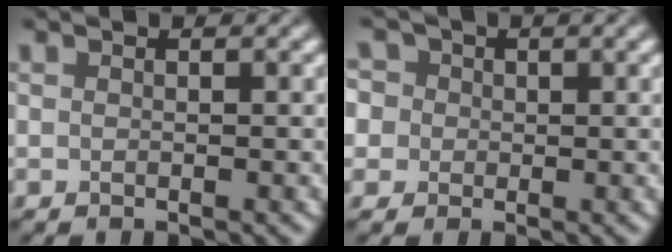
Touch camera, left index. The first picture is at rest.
{"total": 7.1, "force": [2.7, 5.6, 3.4], "torque": [-0.055, 0.036, 0.003]}